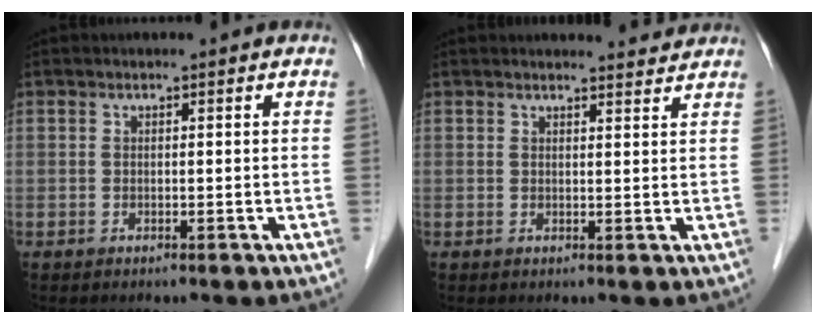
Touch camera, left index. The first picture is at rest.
{"total": 3.9, "force": [3.8, 0.4, 0.3], "torque": [-0.008, 0.002, 0.040]}